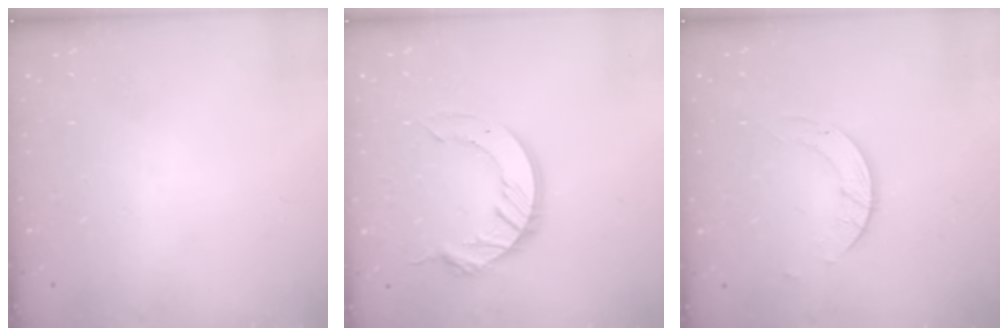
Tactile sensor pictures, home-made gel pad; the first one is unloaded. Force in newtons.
{"total": 12.2, "press": 12.1, "slide": 1.1}
{"total": 3.6, "press": 3.6, "slide": 0.2}